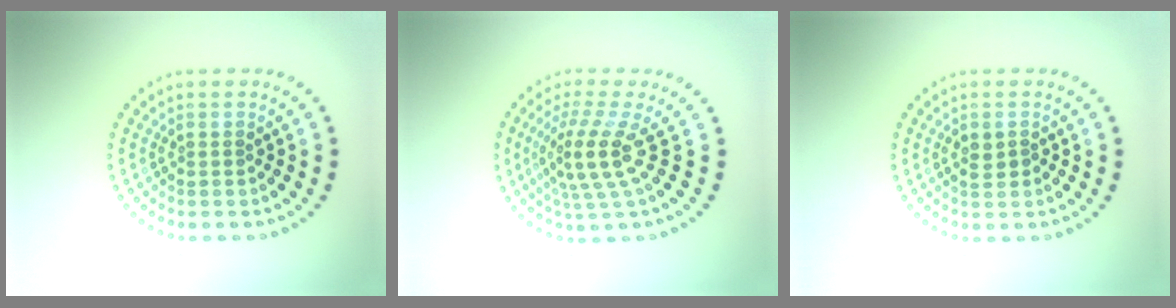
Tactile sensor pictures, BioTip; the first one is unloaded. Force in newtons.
{"total": 4.0, "press": 2.8, "slide": 2.9}
{"total": 1.5, "press": 1.5, "slide": 0.1}